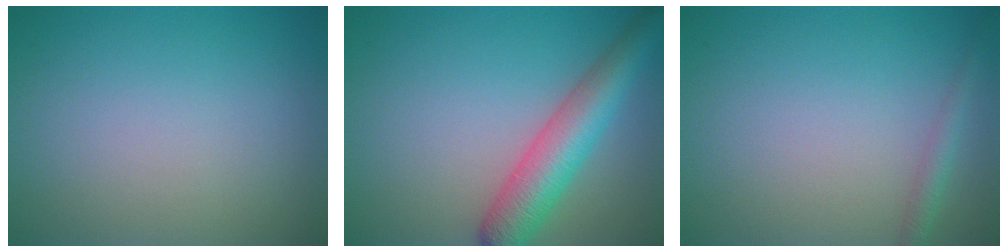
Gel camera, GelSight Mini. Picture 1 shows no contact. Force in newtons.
{"total": 5.7, "press": 5.7, "slide": 0.2}
{"total": 1.4, "press": 1.4, "slide": 0.1}